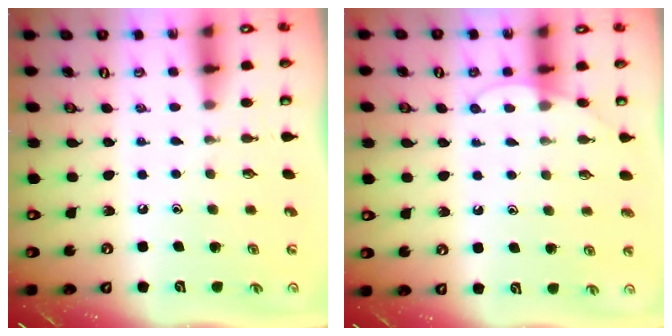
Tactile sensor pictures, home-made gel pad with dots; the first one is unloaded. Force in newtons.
{"total": 4.8, "press": 4.7, "slide": 0.4}